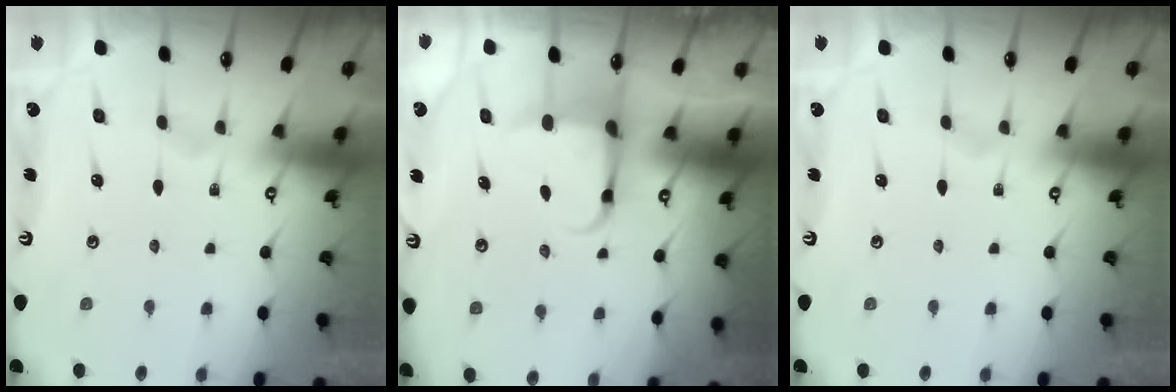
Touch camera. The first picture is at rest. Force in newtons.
{"total": 3.9, "press": 3.8, "slide": 0.9}
{"total": 0.0}